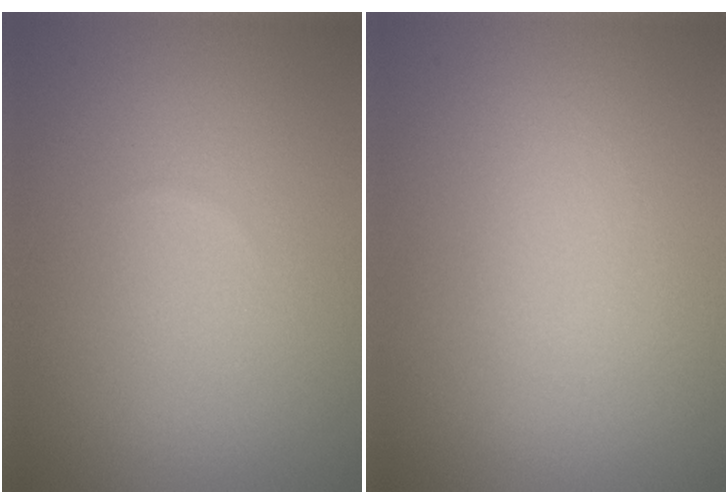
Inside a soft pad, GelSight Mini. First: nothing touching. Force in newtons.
{"total": 0.0}